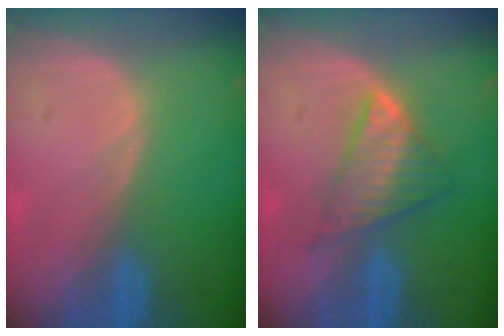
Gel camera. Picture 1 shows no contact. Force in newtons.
{"total": 5.8, "press": 5.6, "slide": 1.6}